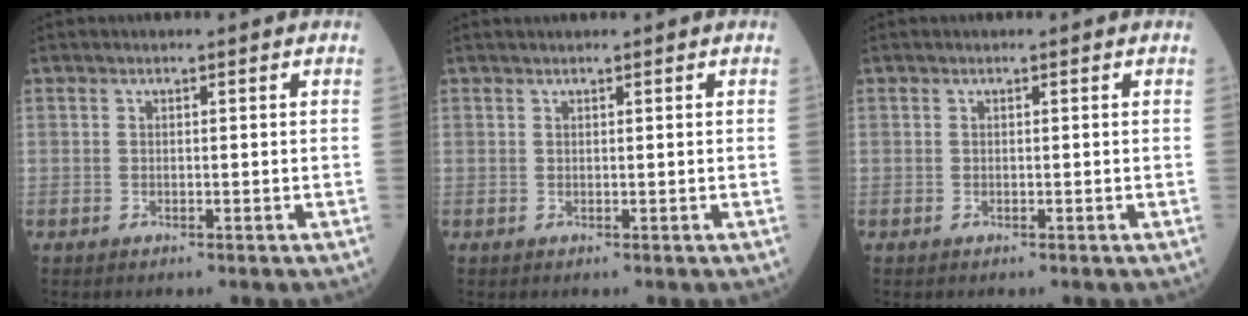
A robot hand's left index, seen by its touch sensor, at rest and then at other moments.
{"total": 1.1, "force": [0.9, -0.2, 0.5], "torque": [-0.007, 0.012, 0.020]}
{"total": 0.0}